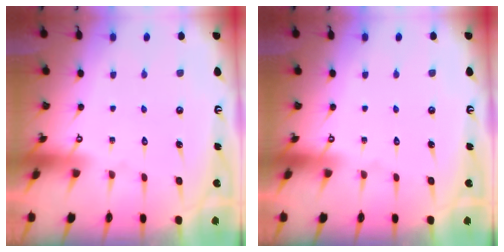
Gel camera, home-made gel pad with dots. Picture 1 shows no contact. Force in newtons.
{"total": 0.0}